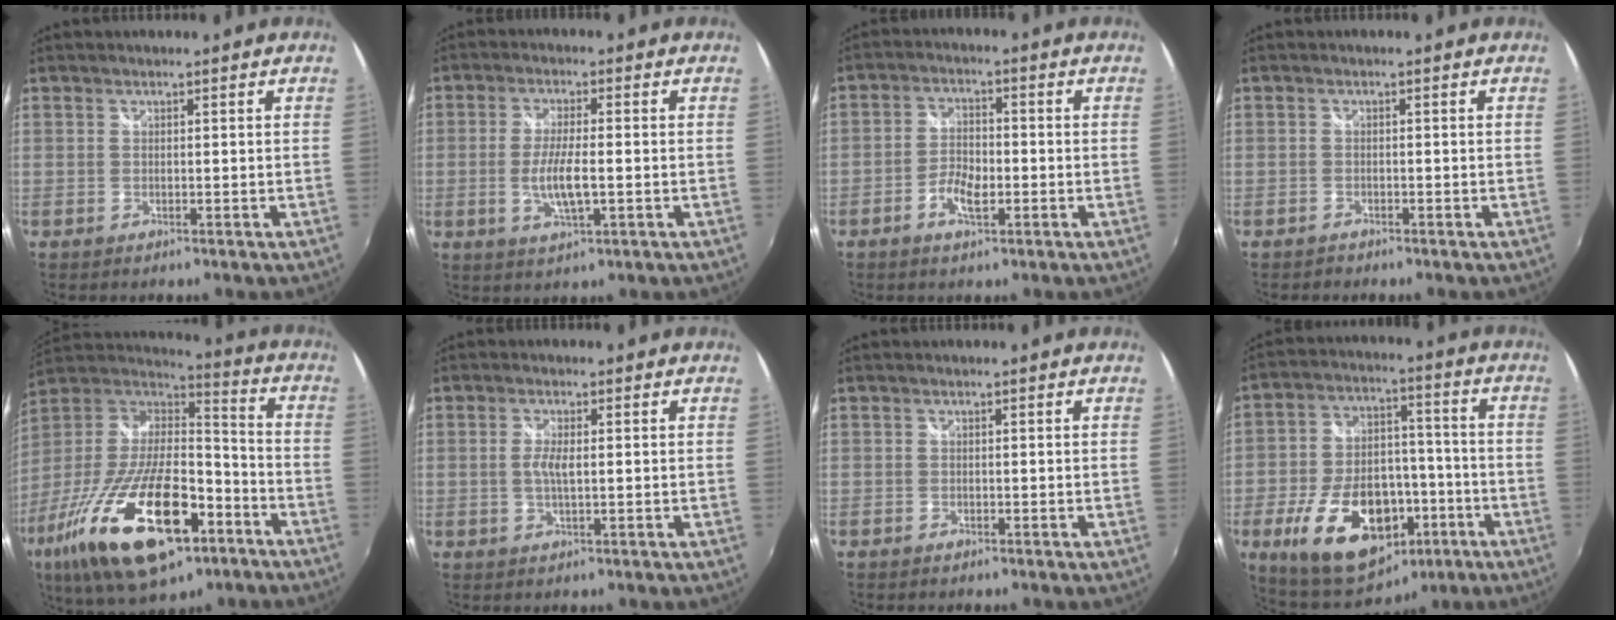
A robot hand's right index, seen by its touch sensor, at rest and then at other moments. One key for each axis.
{"total": 6.7, "fx": -1.3, "fy": 1.5, "fz": 6.4, "tx": -0.126, "ty": -0.008, "tz": -0.023}
{"total": 4.9, "fx": -2.2, "fy": 2.5, "fz": 3.7, "tx": -0.079, "ty": 0.003, "tz": -0.039}
{"total": 1.1, "fx": -1.0, "fy": 0.5, "fz": 0.0, "tx": -0.005, "ty": 0.000, "tz": -0.019}
{"total": 29.6, "fx": -14.5, "fy": 12.5, "fz": 22.5, "tx": -0.436, "ty": -0.036, "tz": -0.242}
{"total": 2.6, "fx": -0.1, "fy": 0.7, "fz": 2.5, "tx": -0.047, "ty": -0.004, "tz": -0.001}
{"total": 0.6, "fx": -0.5, "fy": 0.3, "fz": 0.1, "tx": -0.005, "ty": -0.002, "tz": -0.012}
{"total": 21.5, "fx": -9.3, "fy": 13.2, "fz": 14.2, "tx": -0.290, "ty": 0.017, "tz": -0.130}